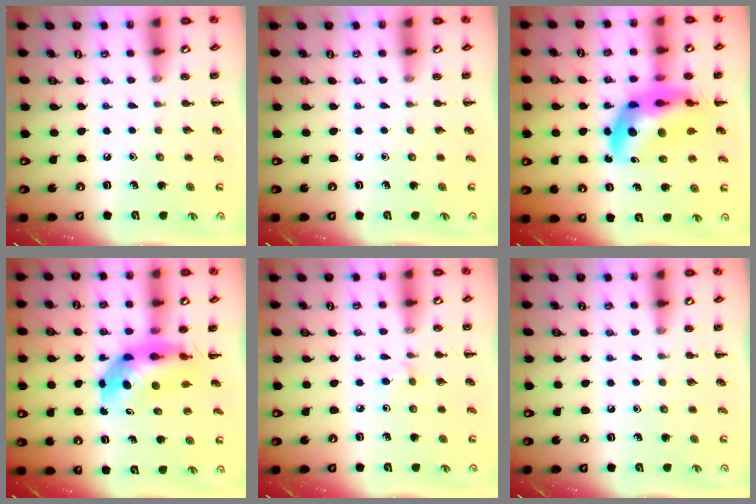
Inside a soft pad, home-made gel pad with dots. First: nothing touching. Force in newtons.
{"total": 0.0}
{"total": 15.9, "press": 15.3, "slide": 4.5}
{"total": 7.0, "press": 6.7, "slide": 2.0}
{"total": 2.8, "press": 2.6, "slide": 1.1}
{"total": 0.7, "press": 0.6, "slide": 0.4}